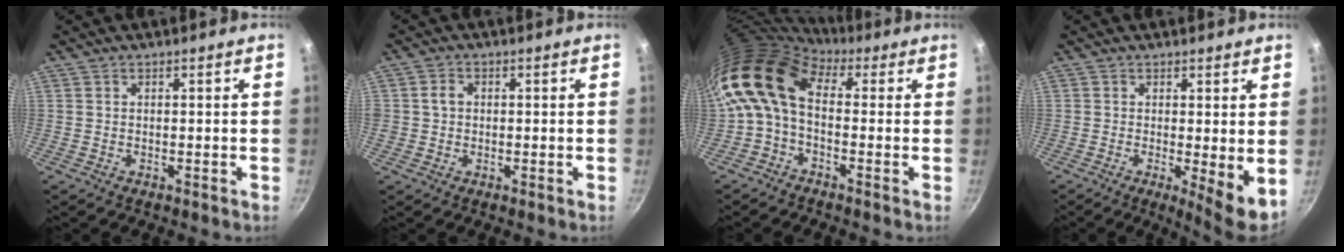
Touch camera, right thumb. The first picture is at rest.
{"total": 2.6, "force": [0.1, 2.3, 1.2], "torque": [-0.011, 0.008, 0.000]}
{"total": 12.2, "force": [0.5, 7.7, 9.4], "torque": [-0.177, 0.026, -0.013]}
{"total": 6.4, "force": [-0.1, 1.6, 6.2], "torque": [-0.085, -0.020, 0.001]}